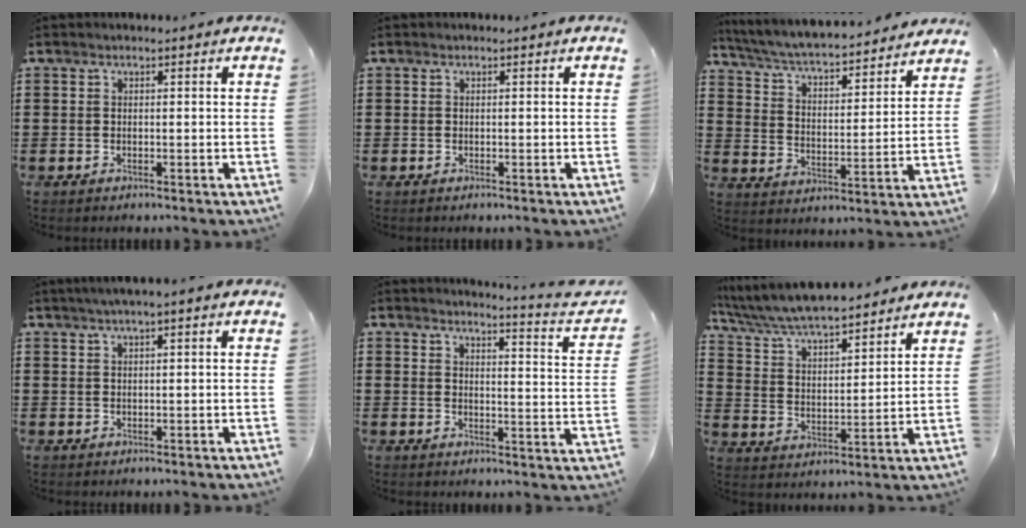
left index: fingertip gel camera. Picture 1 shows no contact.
{"total": 0.0}
{"total": 4.8, "force": [4.6, 0.0, 1.4], "torque": [-0.051, -0.039, 0.072]}
{"total": 1.6, "force": [1.0, 0.0, 1.3], "torque": [-0.025, 0.002, 0.018]}
{"total": 3.5, "force": [3.2, -0.8, 1.3], "torque": [-0.025, -0.040, 0.045]}
{"total": 6.7, "force": [6.3, 0.6, 2.0], "torque": [-0.069, -0.038, 0.108]}